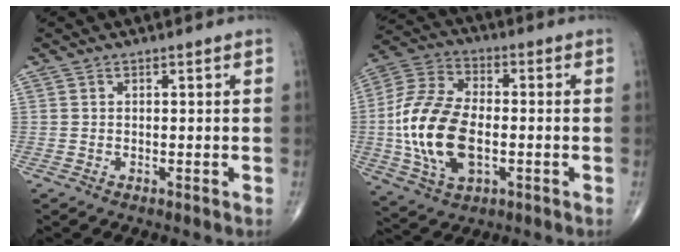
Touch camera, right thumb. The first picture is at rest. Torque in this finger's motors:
{"motor_torque": [0.06, 0.65, 1.50, 0.09, 0.20]}